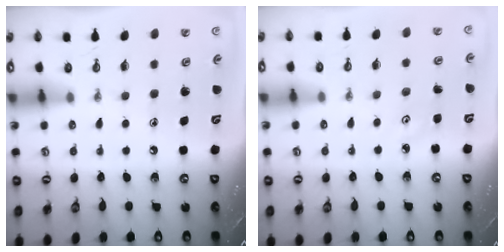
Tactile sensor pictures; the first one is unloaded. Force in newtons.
{"total": 2.2, "press": 2.1, "slide": 0.3}